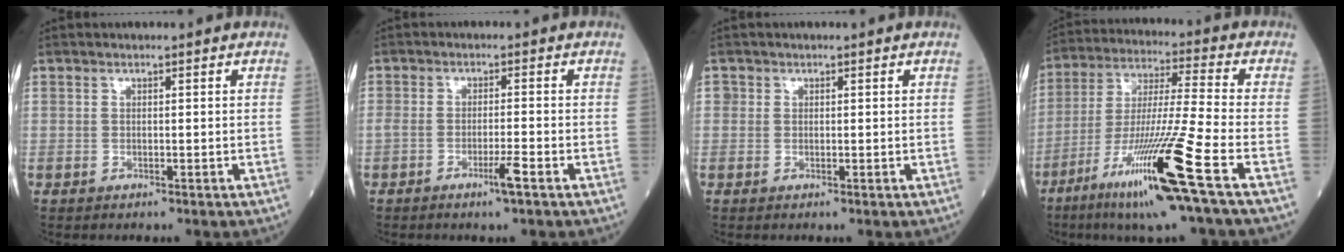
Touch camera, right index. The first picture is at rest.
{"total": 3.7, "force": [-2.1, 0.3, 3.0], "torque": [-0.064, 0.002, -0.037]}
{"total": 2.2, "force": [0.3, 2.1, 0.8], "torque": [-0.040, 0.016, 0.011]}
{"total": 15.0, "force": [-7.8, -1.1, 12.8], "torque": [-0.260, -0.036, -0.143]}